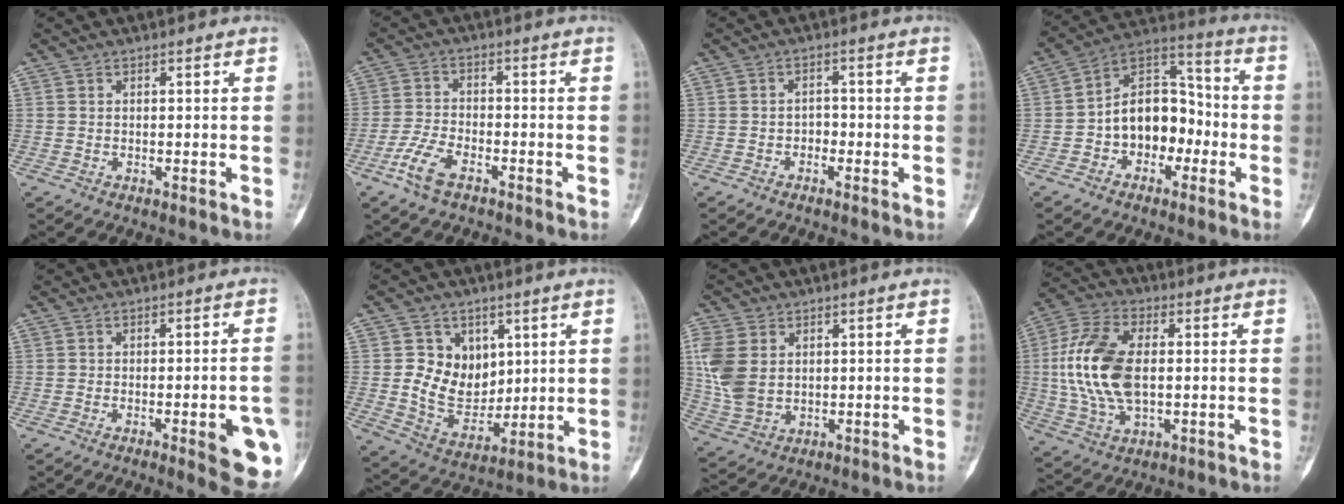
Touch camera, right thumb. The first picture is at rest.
{"total": 6.3, "force": [-3.9, 2.7, 4.1], "torque": [-0.092, 0.016, -0.078]}
{"total": 2.0, "force": [-1.1, 1.6, 0.8], "torque": [0.003, 0.013, -0.024]}
{"total": 13.7, "force": [-3.1, 9.8, 9.2], "torque": [-0.100, 0.055, -0.062]}
{"total": 10.5, "force": [-3.5, 2.6, 9.5], "torque": [-0.098, 0.004, -0.036]}
{"total": 11.5, "force": [3.1, 9.2, 6.2], "torque": [-0.059, -0.023, 0.072]}
{"total": 10.3, "force": [2.1, 7.4, 6.8], "torque": [-0.147, -0.006, 0.051]}
{"total": 16.3, "force": [0.6, 9.3, 13.3], "torque": [-0.271, 0.008, 0.012]}